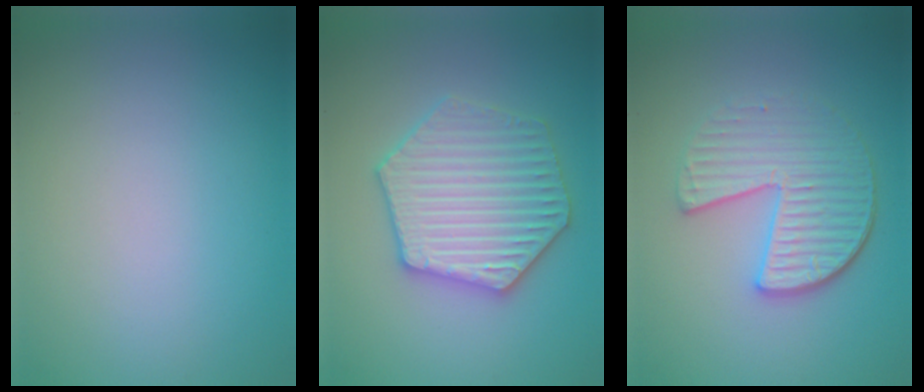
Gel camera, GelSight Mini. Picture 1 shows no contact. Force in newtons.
{"total": 6.1, "press": 6.1, "slide": 1.1}
{"total": 4.9, "press": 4.0, "slide": 2.8}